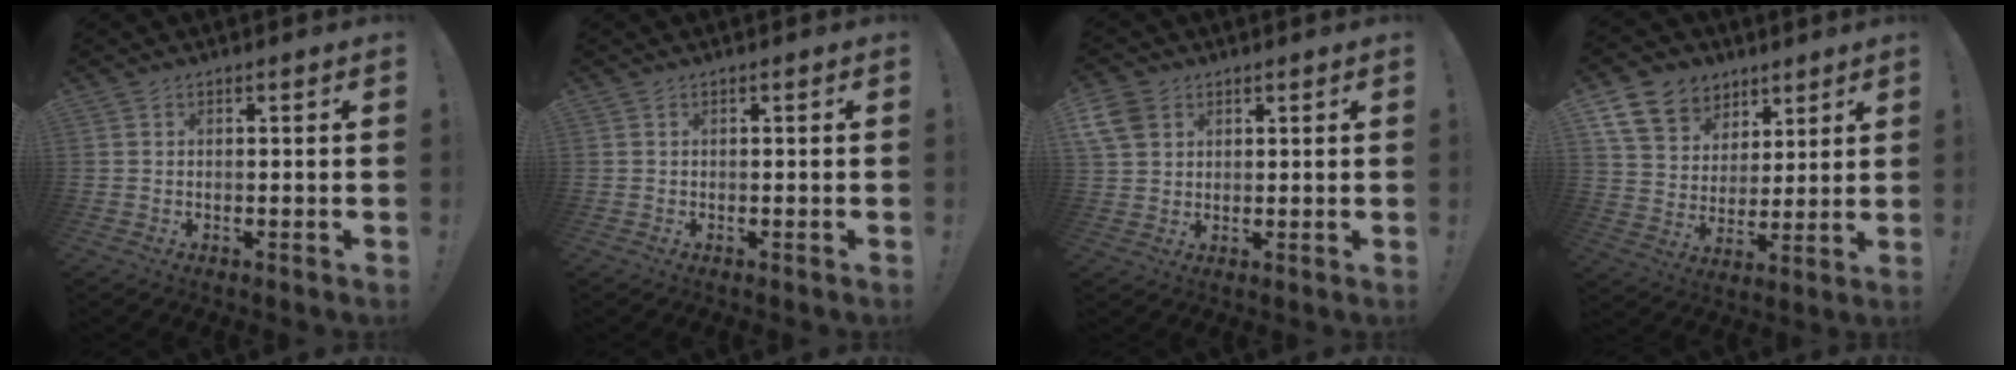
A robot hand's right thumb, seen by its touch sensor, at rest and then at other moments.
{"total": 0.0}
{"total": 7.2, "force": [3.4, 5.4, 3.3], "torque": [-0.065, -0.007, 0.070]}
{"total": 13.5, "force": [7.5, 10.1, 4.7], "torque": [-0.068, -0.045, 0.149]}